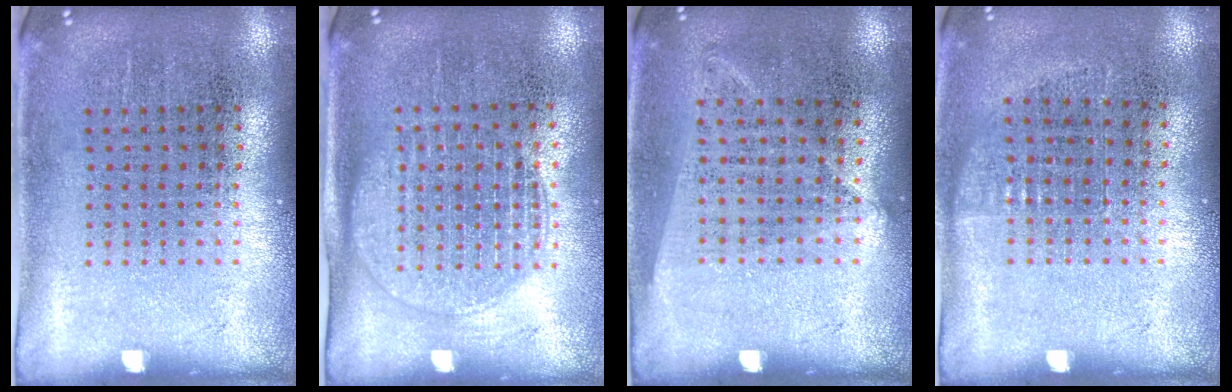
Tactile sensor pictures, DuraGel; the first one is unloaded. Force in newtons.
{"total": 1.6, "press": 1.4, "slide": 0.8}
{"total": 1.0, "press": 0.9, "slide": 0.5}
{"total": 0.6, "press": 0.6, "slide": 0.3}